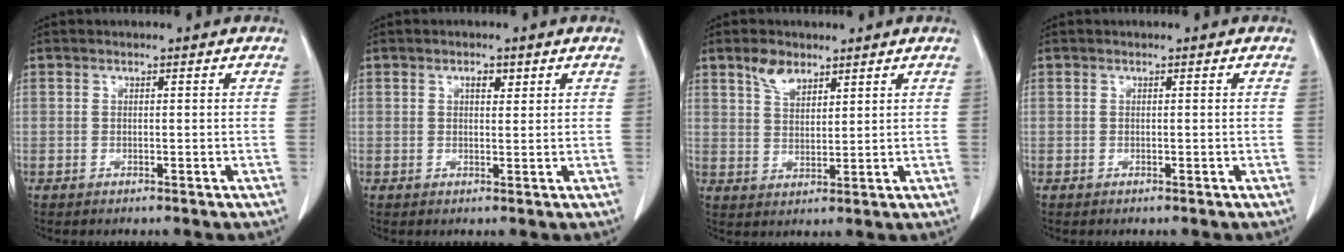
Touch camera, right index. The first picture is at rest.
{"total": 2.2, "force": [1.0, 1.2, 1.5], "torque": [-0.027, 0.002, 0.017]}
{"total": 4.8, "force": [3.3, 2.5, 2.5], "torque": [-0.051, 0.005, 0.068]}
{"total": 0.0}